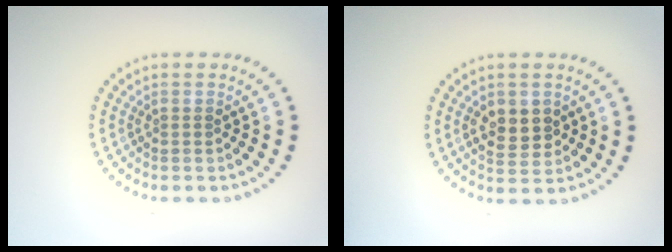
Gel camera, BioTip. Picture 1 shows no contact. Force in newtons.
{"total": 2.9, "press": 2.9, "slide": 0.4}